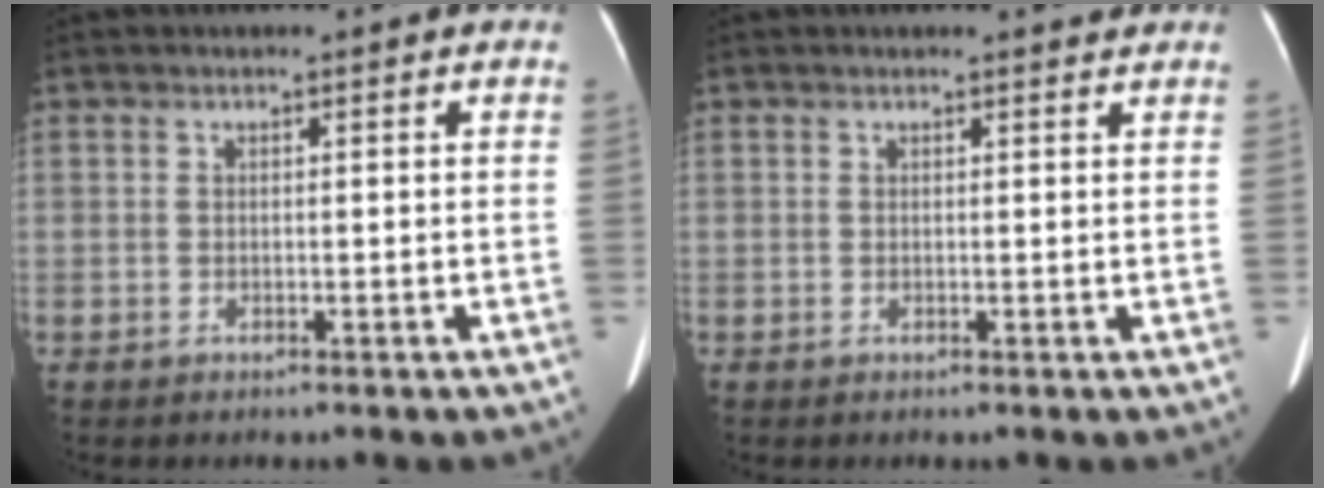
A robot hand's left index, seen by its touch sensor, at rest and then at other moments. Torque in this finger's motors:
{"motor_torque": [0.13, -1.51, -0.02, 0.02]}